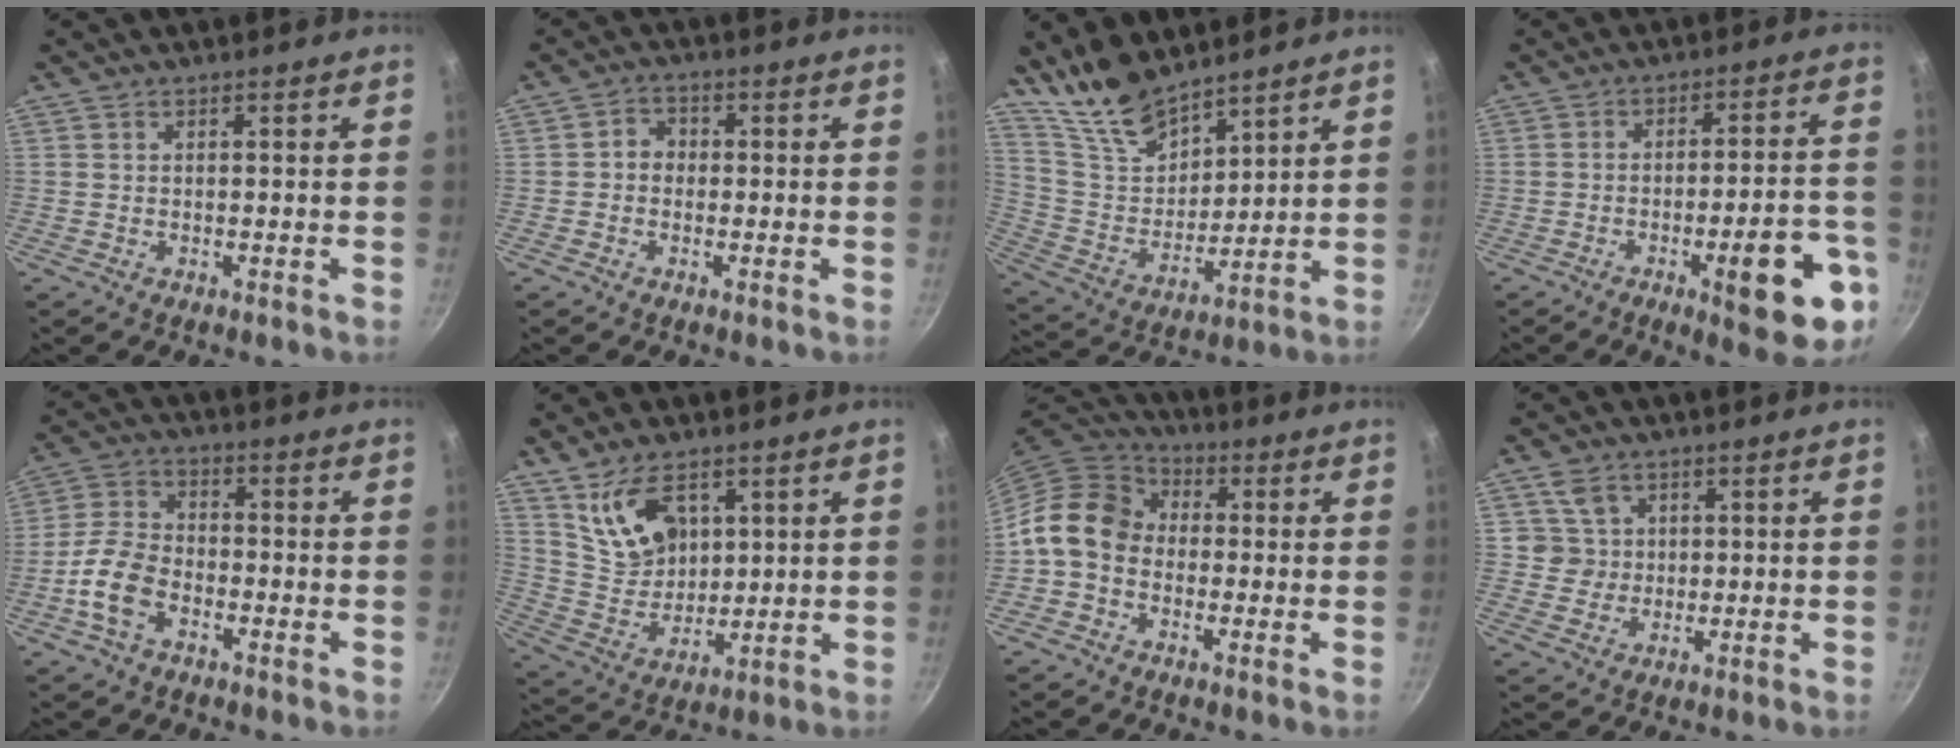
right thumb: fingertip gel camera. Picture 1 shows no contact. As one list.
[{"total": 3.2, "force": [-0.2, 2.8, 1.5], "torque": [-0.006, 0.010, -0.011]}, {"total": 13.2, "force": [10.8, 5.3, 5.4], "torque": [-0.075, -0.074, 0.219]}, {"total": 15.6, "force": [-6.9, 4.8, 13.2], "torque": [-0.135, 0.038, -0.086]}, {"total": 8.8, "force": [-3.6, 5.6, 5.8], "torque": [-0.105, 0.034, -0.078]}, {"total": 11.9, "force": [5.7, 7.4, 7.4], "torque": [-0.106, -0.034, 0.125]}, {"total": 10.6, "force": [-0.8, 8.7, 6.0], "torque": [-0.083, 0.032, -0.039]}, {"total": 4.9, "force": [1.6, 4.6, 0.6], "torque": [0.022, 0.001, 0.029]}]